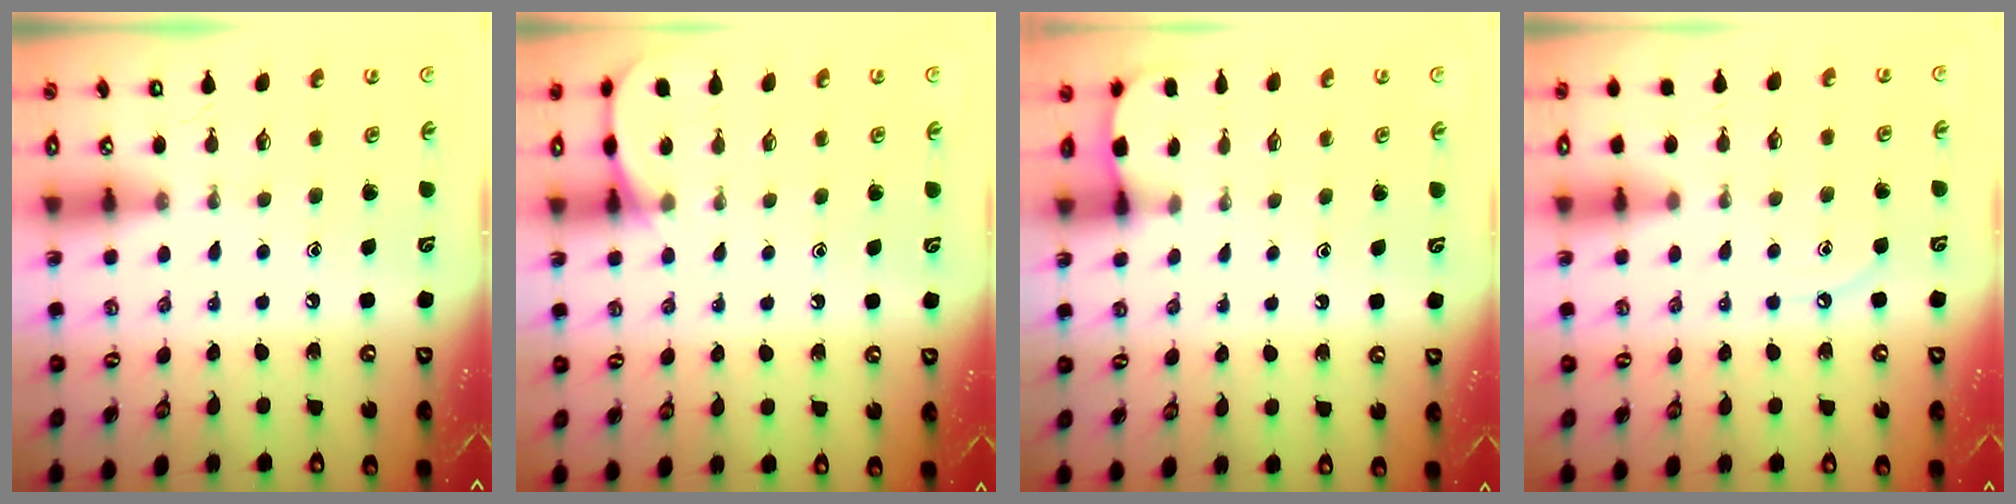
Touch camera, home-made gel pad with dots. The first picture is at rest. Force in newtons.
{"total": 5.8, "press": 5.8, "slide": 0.7}
{"total": 1.3, "press": 1.3, "slide": 0.1}
{"total": 4.6, "press": 4.5, "slide": 0.7}